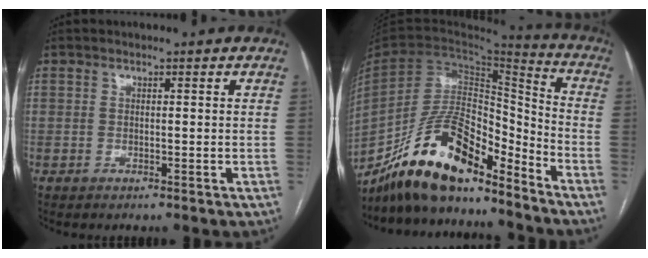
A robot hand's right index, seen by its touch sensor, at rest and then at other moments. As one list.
[{"total": 17.6, "force": [-14.2, 5.2, 9.1], "torque": [-0.166, 0.026, -0.258]}]